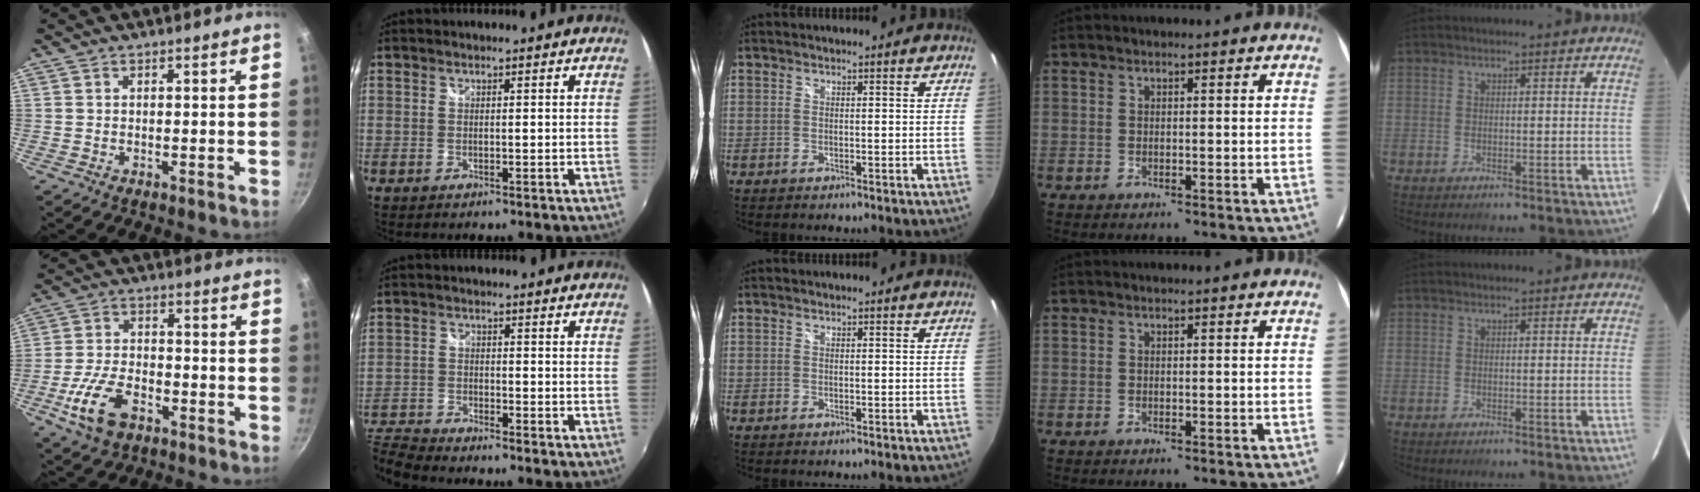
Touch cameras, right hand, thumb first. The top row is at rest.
{"thumb": {"total": 10.6, "force": [-4.8, 6.0, 7.4], "torque": [-0.141, 0.021, -0.089]}, "index": {"total": 8.4, "force": [-8.0, 1.1, 2.4], "torque": [-0.079, -0.018, -0.162]}}